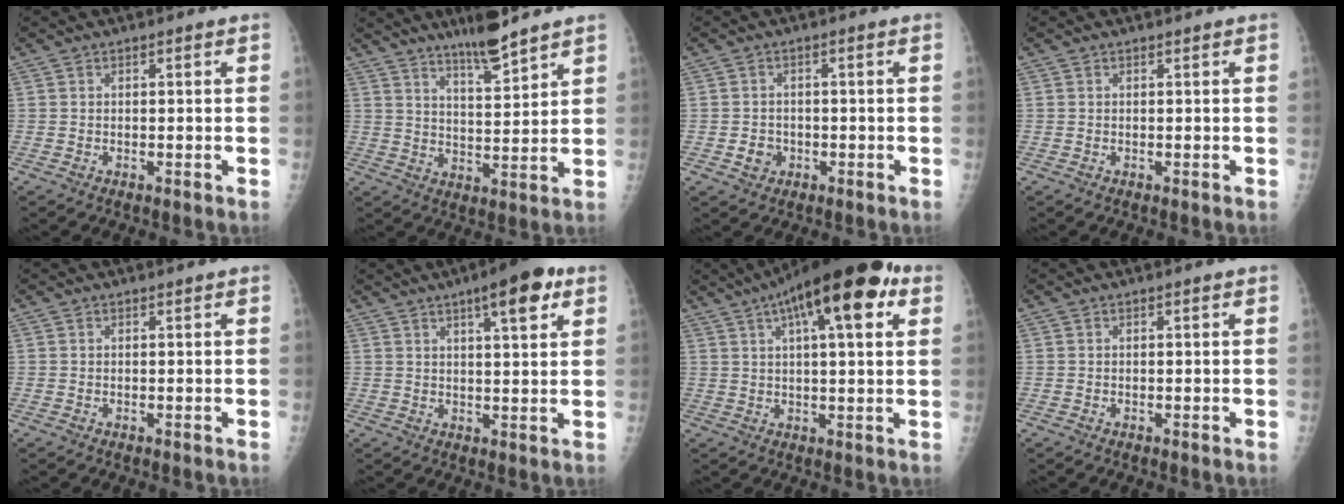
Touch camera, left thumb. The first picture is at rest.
{"total": 8.6, "force": [6.9, 1.0, 5.0], "torque": [-0.077, -0.050, 0.121]}
{"total": 3.0, "force": [-1.3, 2.6, 0.7], "torque": [0.002, 0.010, -0.018]}
{"total": 0.0}
{"total": 0.0}
{"total": 9.7, "force": [5.1, 2.6, 7.9], "torque": [-0.097, -0.013, 0.068]}
{"total": 18.1, "force": [8.1, 5.7, 15.1], "torque": [-0.216, 0.010, 0.117]}
{"total": 0.0}